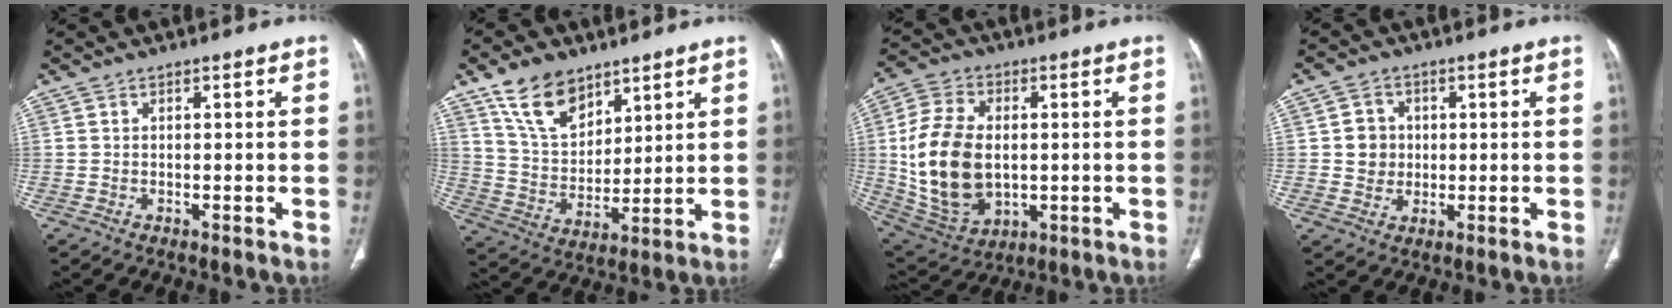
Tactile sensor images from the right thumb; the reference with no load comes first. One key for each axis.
{"total": 12.4, "fx": 8.1, "fy": 7.3, "fz": 6.0, "tx": -0.080, "ty": -0.042, "tz": 0.157}
{"total": 19.1, "fx": -0.1, "fy": 12.6, "fz": 14.3, "tx": -0.269, "ty": -0.002, "tz": 0.016}
{"total": 5.4, "fx": 0.4, "fy": 5.1, "fz": 1.8, "tx": -0.004, "ty": 0.004, "tz": 0.005}